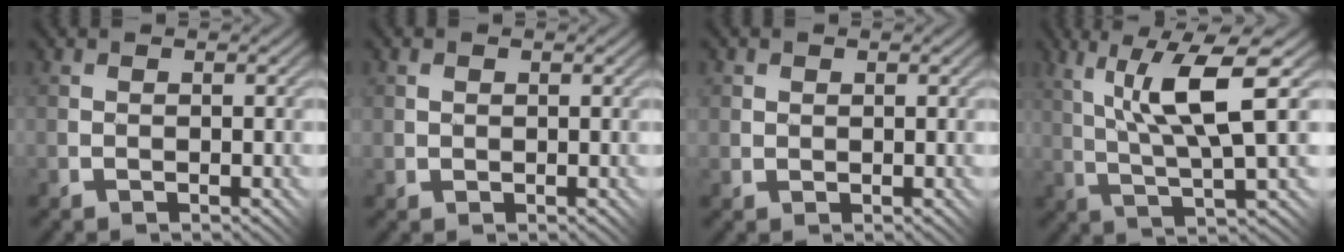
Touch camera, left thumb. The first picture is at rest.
{"total": 1.0, "force": [0.5, 0.9, 0.1], "torque": [-0.005, 0.001, 0.011]}
{"total": 1.6, "force": [0.8, 1.4, 0.1], "torque": [-0.011, 0.003, 0.016]}
{"total": 8.8, "force": [3.5, 1.2, 7.9], "torque": [-0.149, 0.012, 0.065]}